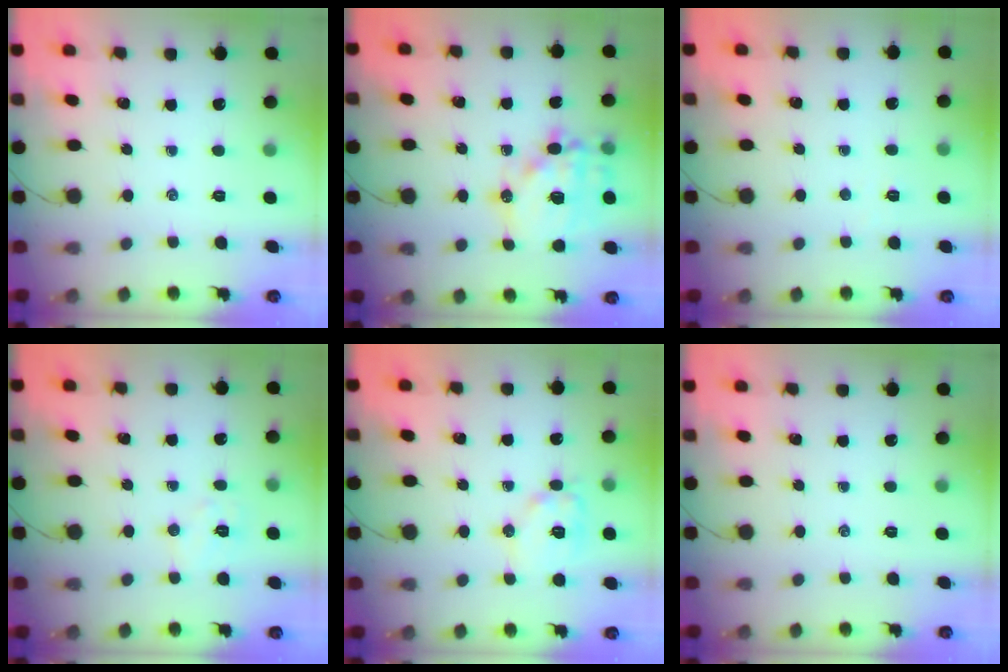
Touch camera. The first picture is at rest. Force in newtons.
{"total": 15.9, "press": 15.7, "slide": 2.3}
{"total": 1.9, "press": 1.8, "slide": 0.6}
{"total": 5.1, "press": 5.0, "slide": 1.0}
{"total": 10.6, "press": 10.5, "slide": 0.4}
{"total": 0.0}